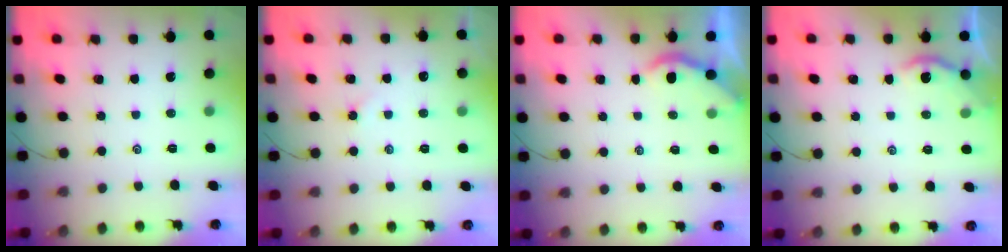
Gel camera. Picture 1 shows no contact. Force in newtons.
{"total": 1.9, "press": 1.9, "slide": 0.3}
{"total": 2.2, "press": 2.2, "slide": 0.1}
{"total": 2.2, "press": 2.2, "slide": 0.2}